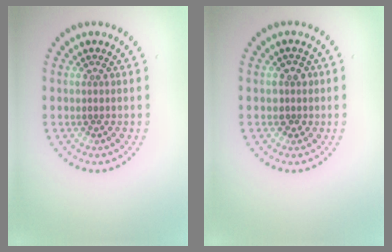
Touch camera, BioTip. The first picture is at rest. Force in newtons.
{"total": 1.5, "press": 1.2, "slide": 0.9}